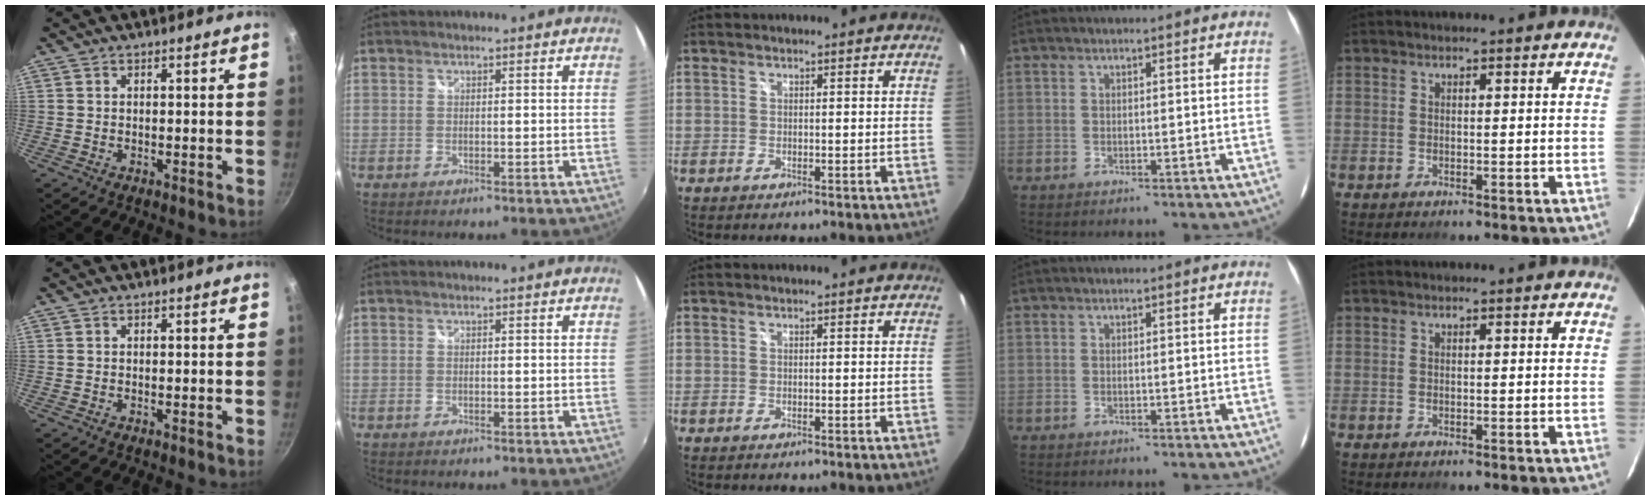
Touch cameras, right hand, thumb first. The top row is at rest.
{}